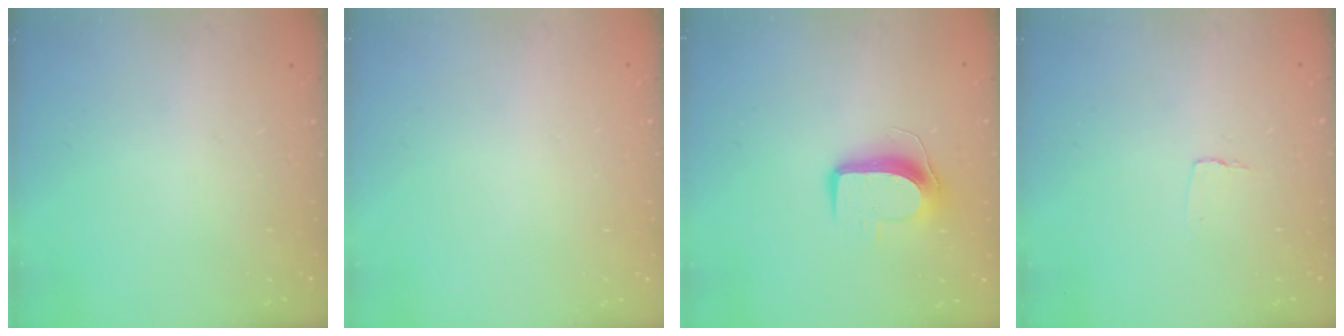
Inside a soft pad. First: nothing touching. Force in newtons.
{"total": 0.0}
{"total": 9.4, "press": 9.4, "slide": 0.3}
{"total": 3.4, "press": 3.4, "slide": 0.3}